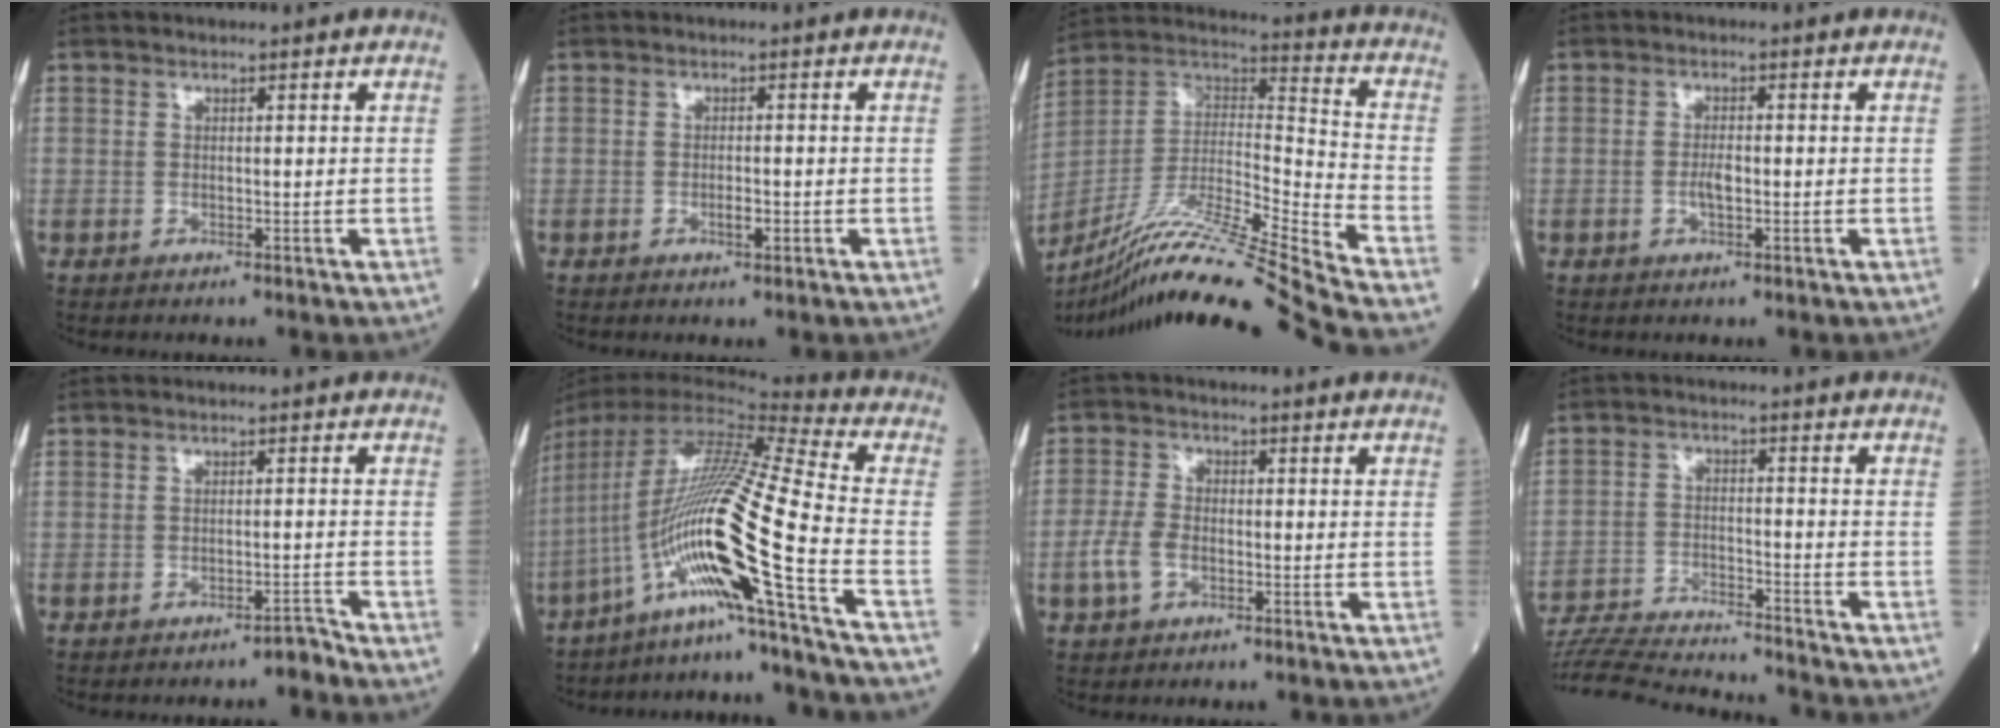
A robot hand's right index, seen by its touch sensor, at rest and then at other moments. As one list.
[{"total": 1.7, "force": [-0.6, 0.5, 1.5], "torque": [-0.024, 0.000, -0.008]}, {"total": 25.4, "force": [-21.5, -2.5, 13.4], "torque": [-0.238, -0.037, -0.377]}, {"total": 2.1, "force": [-0.5, 0.7, 2.0], "torque": [-0.039, 0.002, -0.008]}, {"total": 1.7, "force": [-1.6, -0.2, 0.3], "torque": [0.002, -0.002, -0.023]}, {"total": 20.3, "force": [-8.7, -2.1, 18.2], "torque": [-0.374, -0.013, -0.170]}, {"total": 4.7, "force": [-1.8, 2.8, 3.3], "torque": [-0.087, 0.006, -0.036]}, {"total": 16.5, "force": [-15.9, 0.6, 4.5], "torque": [-0.088, -0.009, -0.250]}]